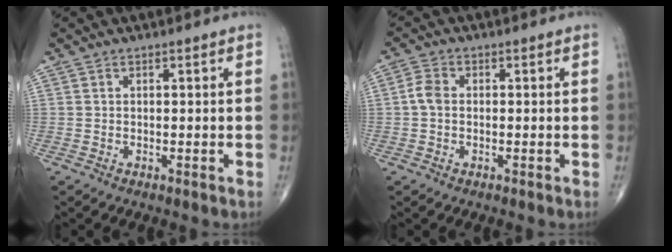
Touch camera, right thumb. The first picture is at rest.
{"total": 2.9, "force": [-0.2, 2.0, 2.1], "torque": [-0.042, 0.007, -0.011]}